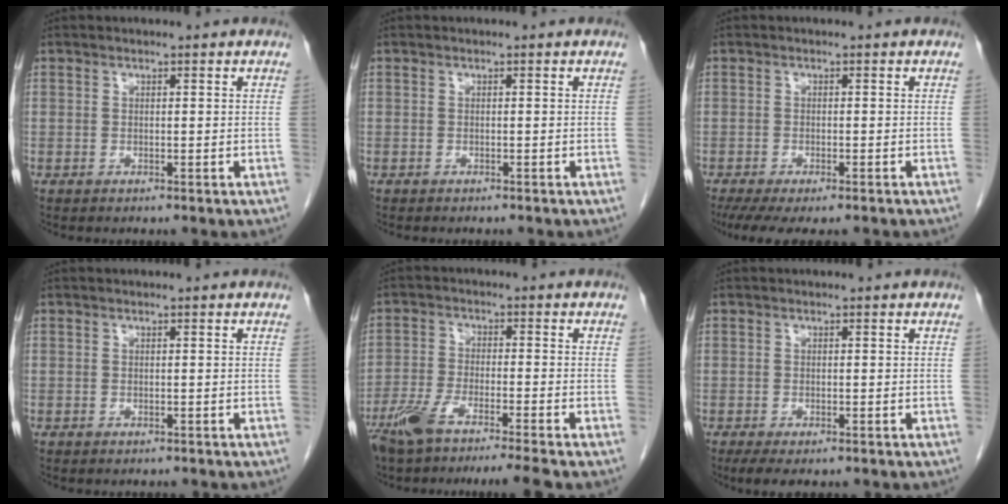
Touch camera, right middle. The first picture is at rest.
{"total": 1.8, "force": [-1.6, 0.4, 0.6], "torque": [-0.017, -0.006, -0.018]}
{"total": 9.7, "force": [-7.7, 2.4, 5.3], "torque": [-0.085, -0.013, -0.112]}
{"total": 0.5, "force": [-0.5, 0.1, 0.0], "torque": [-0.010, -0.002, -0.009]}
{"total": 10.0, "force": [-7.8, -0.2, 6.2], "torque": [-0.108, -0.020, -0.132]}
{"total": 3.7, "force": [-2.6, 1.3, 2.3], "torque": [-0.044, -0.012, -0.038]}